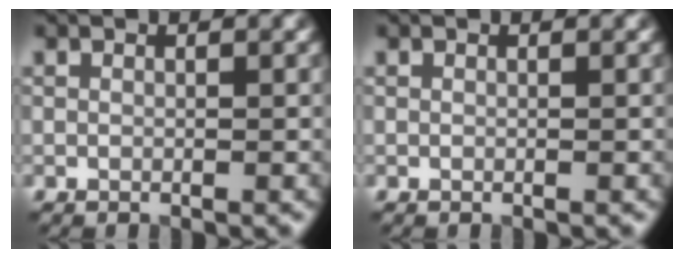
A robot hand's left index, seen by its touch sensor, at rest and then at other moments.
{"total": 0.0}